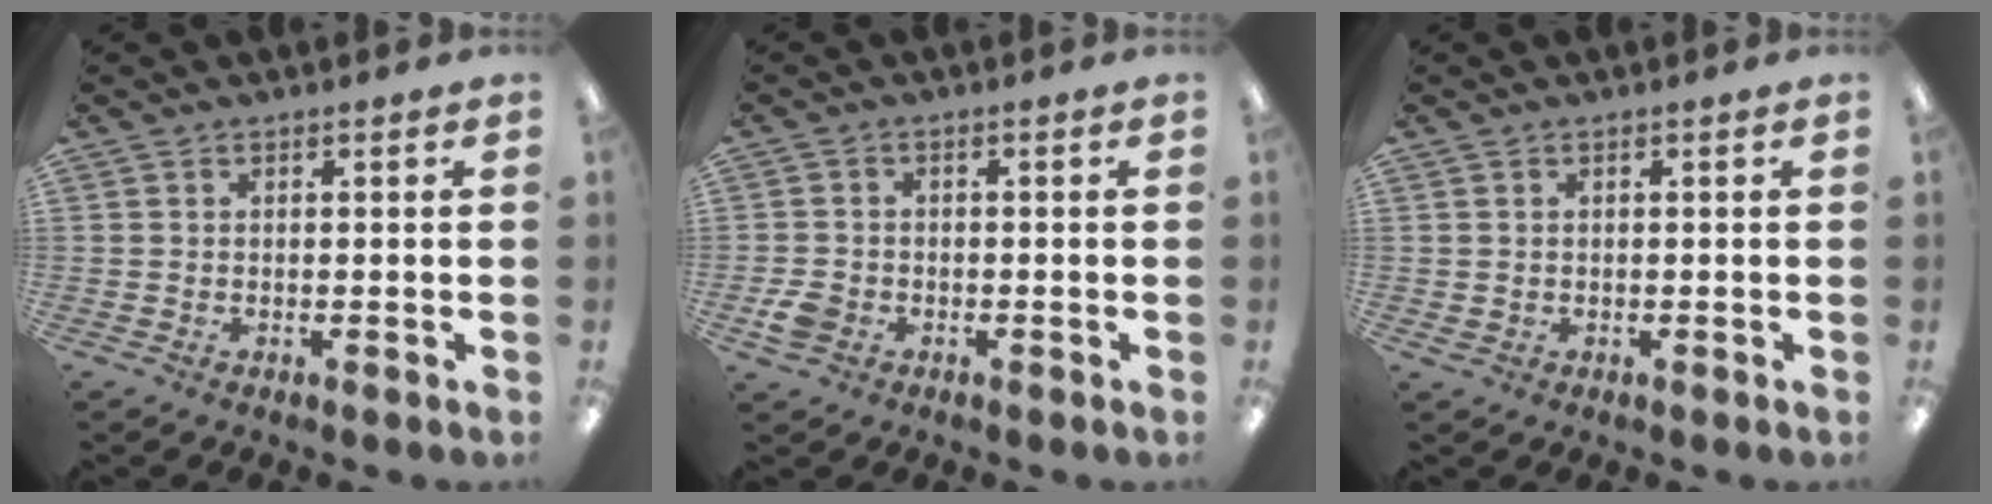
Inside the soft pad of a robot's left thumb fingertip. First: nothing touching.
{"total": 3.9, "force": [-1.5, 3.1, 1.9], "torque": [-0.042, 0.004, -0.030]}
{"total": 1.1, "force": [0.4, 1.0, 0.2], "torque": [-0.006, 0.002, 0.006]}